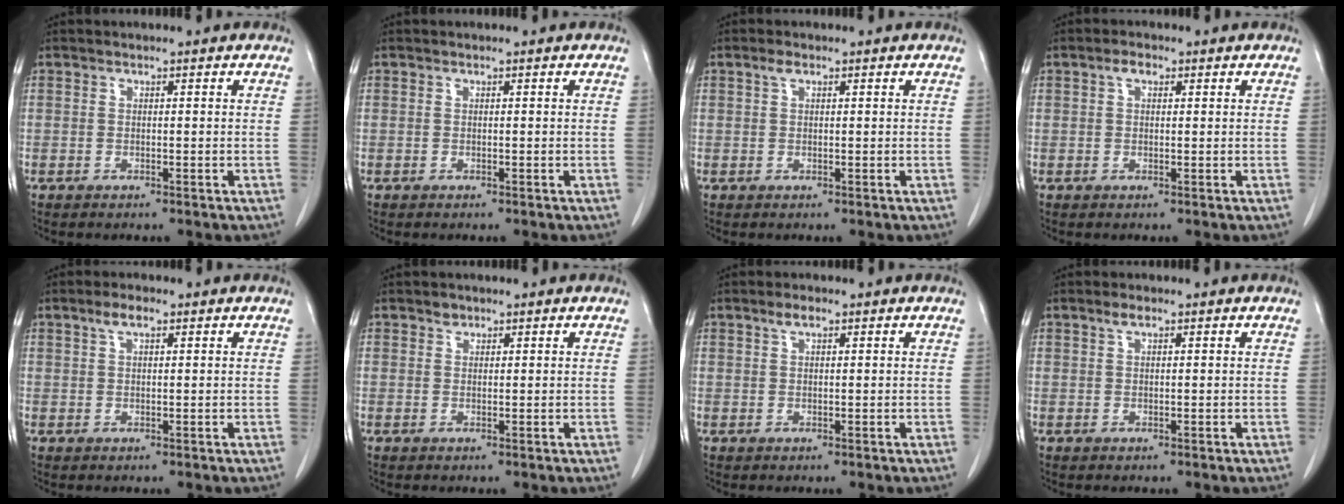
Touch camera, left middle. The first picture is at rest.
{"total": 0.0}
{"total": 1.2, "force": [0.6, 0.5, 0.8], "torque": [-0.018, 0.009, 0.012]}
{"total": 1.8, "force": [0.8, 1.0, 1.2], "torque": [-0.025, 0.009, 0.015]}
{"total": 2.4, "force": [1.4, 0.8, 1.8], "torque": [-0.040, 0.008, 0.028]}
{"total": 1.0, "force": [0.7, 0.7, 0.1], "torque": [0.000, -0.003, 0.010]}
{"total": 1.7, "force": [1.1, 0.6, 1.2], "torque": [-0.024, 0.006, 0.020]}
{"total": 1.3, "force": [0.8, 0.4, 0.9], "torque": [-0.020, 0.006, 0.017]}